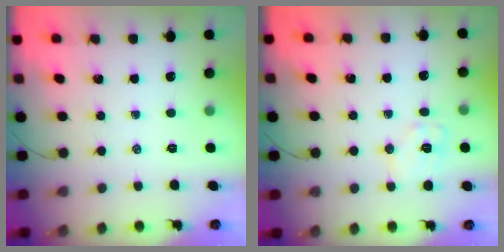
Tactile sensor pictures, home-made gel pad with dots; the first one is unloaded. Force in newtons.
{"total": 8.0, "press": 8.0, "slide": 0.4}